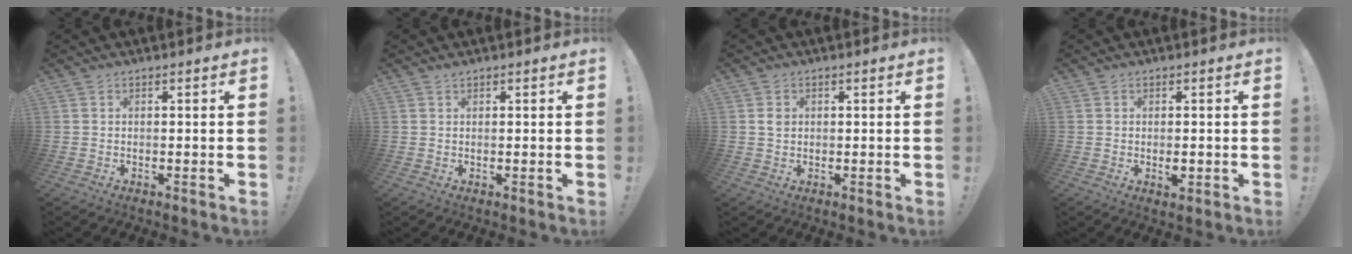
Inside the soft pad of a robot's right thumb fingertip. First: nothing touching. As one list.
[{"total": 0.6, "force": [0.5, 0.0, 0.3], "torque": [0.000, -0.002, 0.009]}, {"total": 2.2, "force": [0.2, 2.1, 0.5], "torque": [0.012, -0.007, 0.000]}, {"total": 2.1, "force": [-0.5, 1.2, 1.7], "torque": [-0.026, 0.003, -0.006]}]